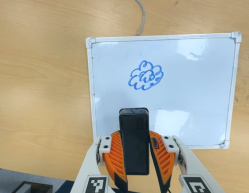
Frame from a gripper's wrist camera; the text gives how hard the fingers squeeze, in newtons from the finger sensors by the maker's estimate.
{"total": 9.3, "left": 8.1, "right": 10.6}